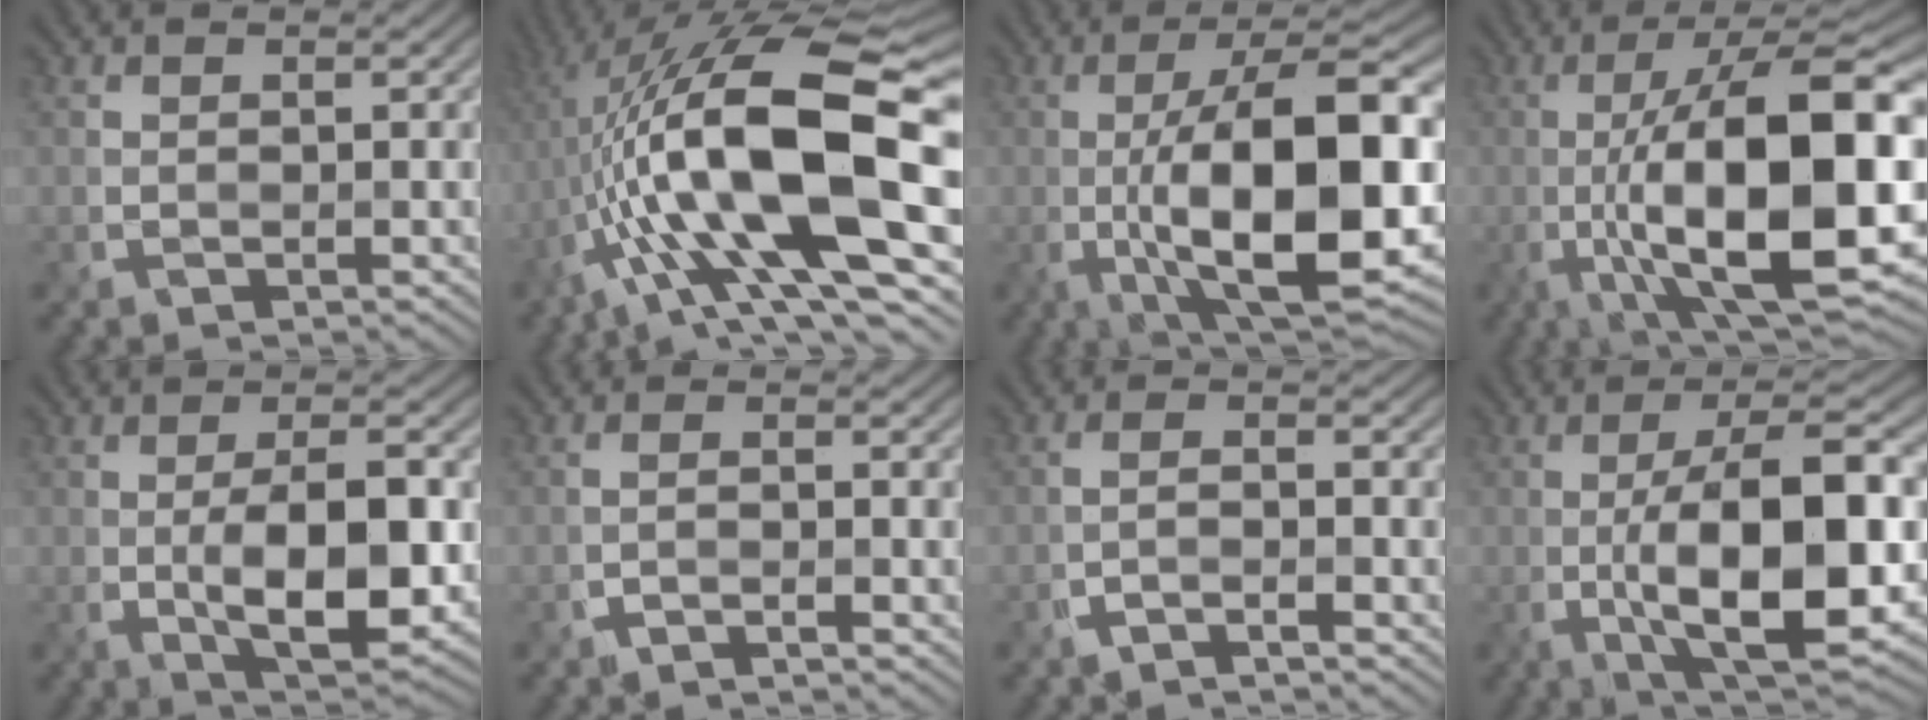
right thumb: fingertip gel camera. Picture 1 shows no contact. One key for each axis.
{"total": 20.0, "fx": -1.8, "fy": 7.1, "fz": 18.6, "tx": -0.332, "ty": 0.023, "tz": -0.033}
{"total": 15.6, "fx": -2.6, "fy": 5.3, "fz": 14.5, "tx": -0.237, "ty": 0.006, "tz": -0.043}
{"total": 17.3, "fx": -3.0, "fy": 5.5, "fz": 16.1, "tx": -0.259, "ty": 0.004, "tz": -0.048}
{"total": 8.8, "fx": -1.2, "fy": 3.3, "fz": 8.1, "tx": -0.135, "ty": -0.008, "tz": -0.013}
{"total": 1.7, "fx": -1.1, "fy": 0.3, "fz": 1.3, "tx": -0.011, "ty": 0.008, "tz": -0.033}
{"total": 2.5, "fx": -1.8, "fy": 0.3, "fz": 1.7, "tx": -0.021, "ty": 0.011, "tz": -0.050}
{"total": 12.9, "fx": -2.3, "fy": 4.2, "fz": 12.0, "tx": -0.206, "ty": -0.003, "tz": -0.035}